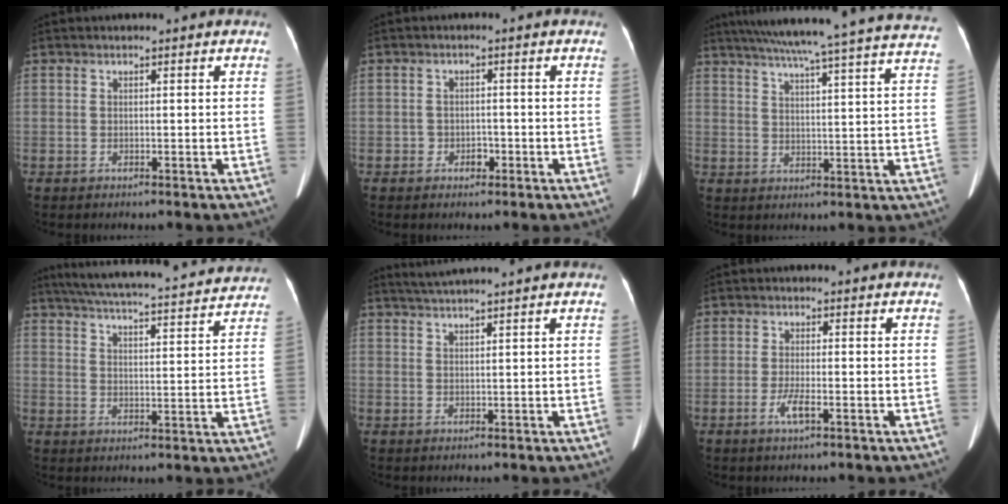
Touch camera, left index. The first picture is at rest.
{"total": 1.8, "force": [-1.0, 1.3, 0.6], "torque": [-0.010, 0.003, -0.016]}
{"total": 29.7, "force": [26.8, -0.1, 12.9], "torque": [-0.210, -0.043, 0.328]}
{"total": 25.1, "force": [22.9, 3.0, 9.8], "torque": [-0.168, -0.007, 0.290]}
{"total": 6.1, "force": [5.4, -1.0, 2.8], "torque": [-0.050, 0.029, 0.079]}
{"total": 2.7, "force": [-1.3, 0.3, 2.3], "torque": [-0.052, -0.005, -0.027]}